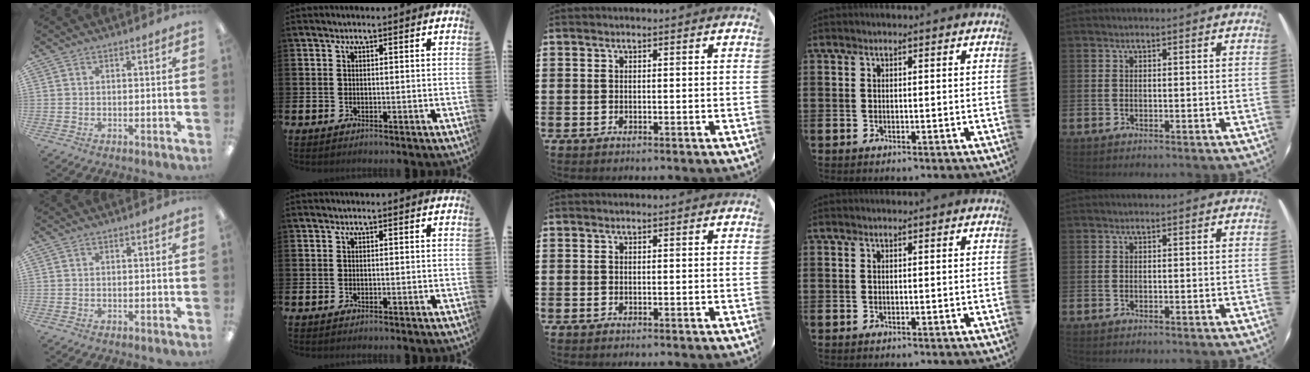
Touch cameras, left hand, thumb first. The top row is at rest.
{}